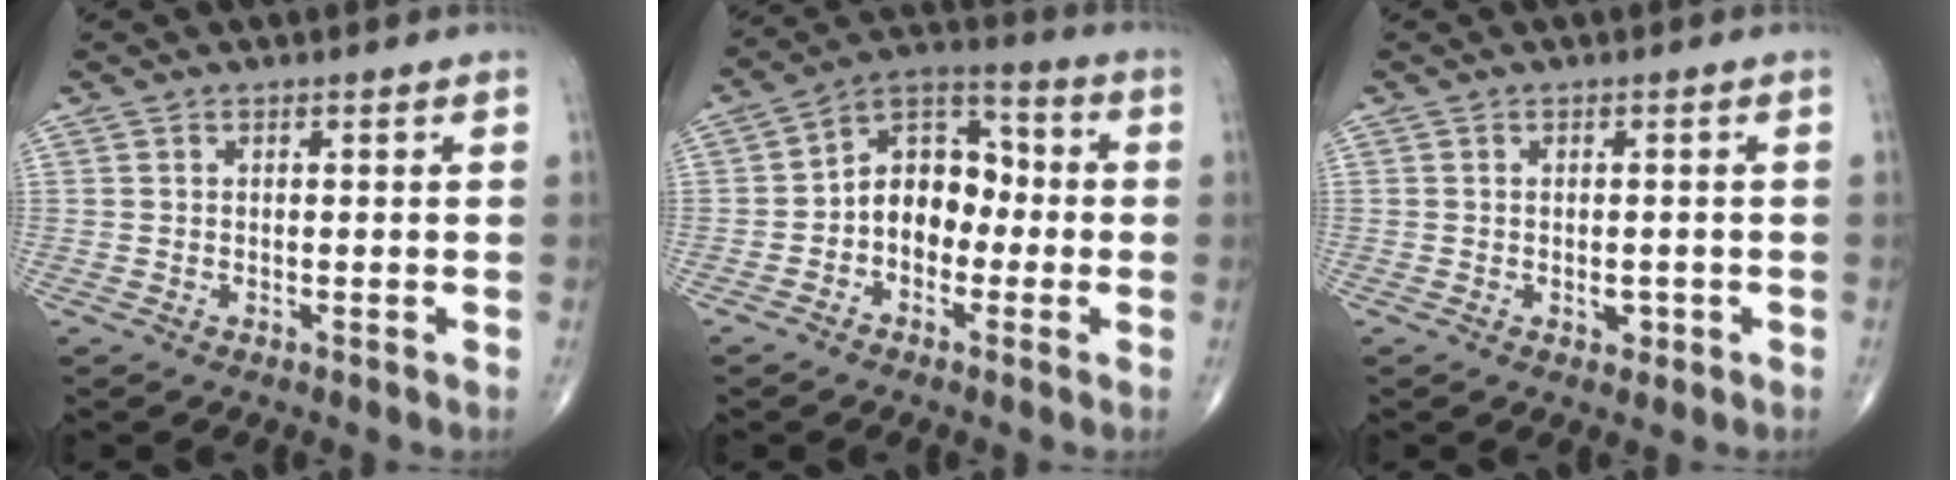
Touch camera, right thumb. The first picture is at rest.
{"total": 10.6, "force": [-1.7, 7.8, 7.0], "torque": [-0.075, 0.045, -0.047]}
{"total": 1.8, "force": [-0.6, 1.2, 1.2], "torque": [-0.010, 0.001, -0.006]}